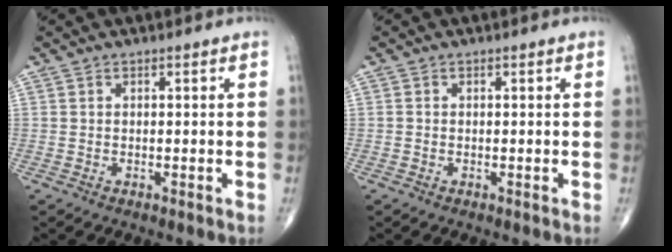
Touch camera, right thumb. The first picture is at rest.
{"total": 0.0}